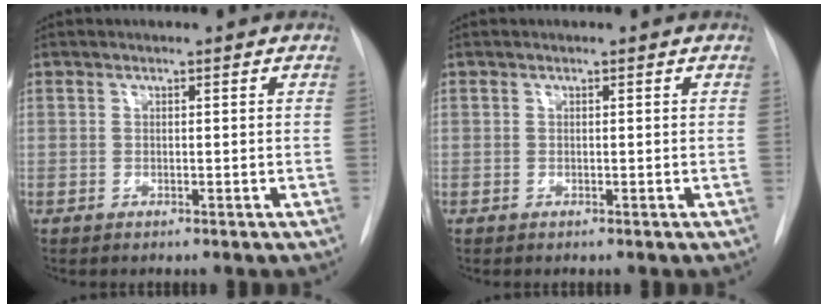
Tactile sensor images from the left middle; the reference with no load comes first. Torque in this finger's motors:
{"motor_torque": [0.00, 0.01, 0.00, 0.00]}